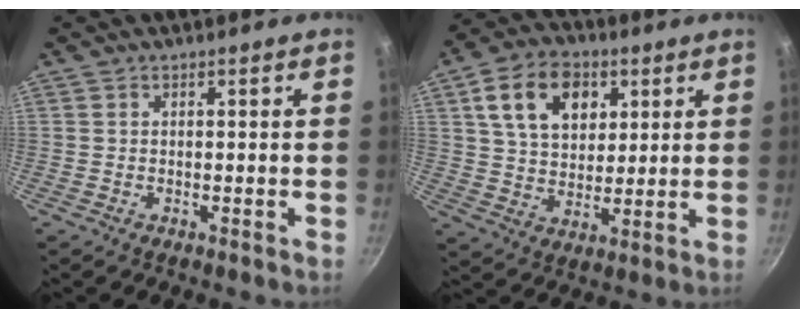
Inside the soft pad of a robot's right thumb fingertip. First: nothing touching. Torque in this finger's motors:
{"motor_torque": [0.16, 3.29, 1.08, 0.12, 0.09]}